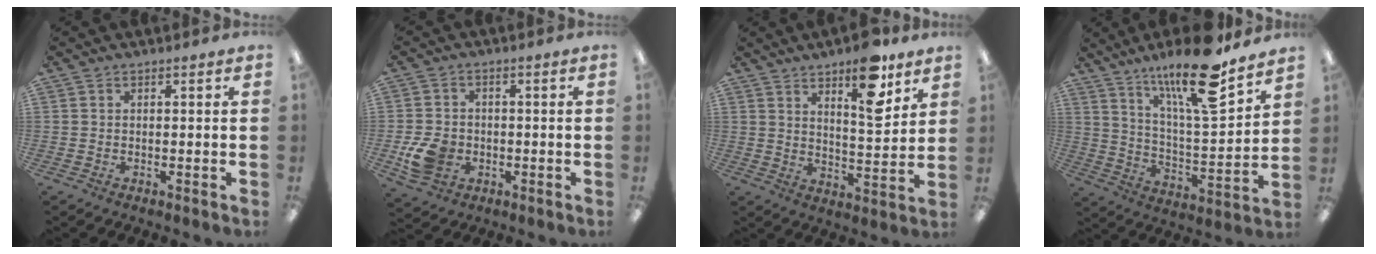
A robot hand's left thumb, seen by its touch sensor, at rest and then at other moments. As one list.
[{"total": 7.6, "force": [-2.1, 6.0, 4.0], "torque": [-0.074, 0.006, -0.036]}, {"total": 14.0, "force": [9.1, 5.2, 9.2], "torque": [-0.118, -0.050, 0.149]}, {"total": 19.4, "force": [13.9, 4.6, 12.8], "torque": [-0.215, -0.083, 0.224]}]